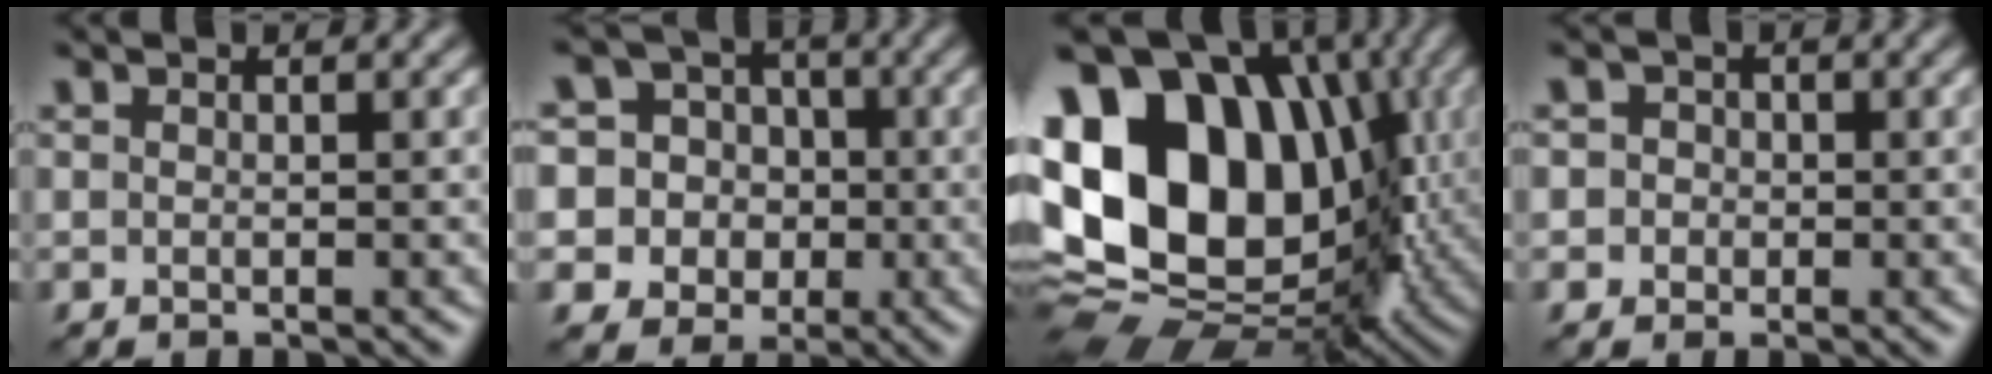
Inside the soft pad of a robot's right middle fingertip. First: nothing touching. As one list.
[{"total": 9.0, "force": [-0.1, 8.8, 2.0], "torque": [-0.070, 0.031, -0.015]}, {"total": 18.8, "force": [2.9, 13.9, 12.2], "torque": [-0.221, 0.012, 0.057]}, {"total": 2.4, "force": [0.4, 2.3, 0.8], "torque": [0.012, 0.012, -0.009]}]